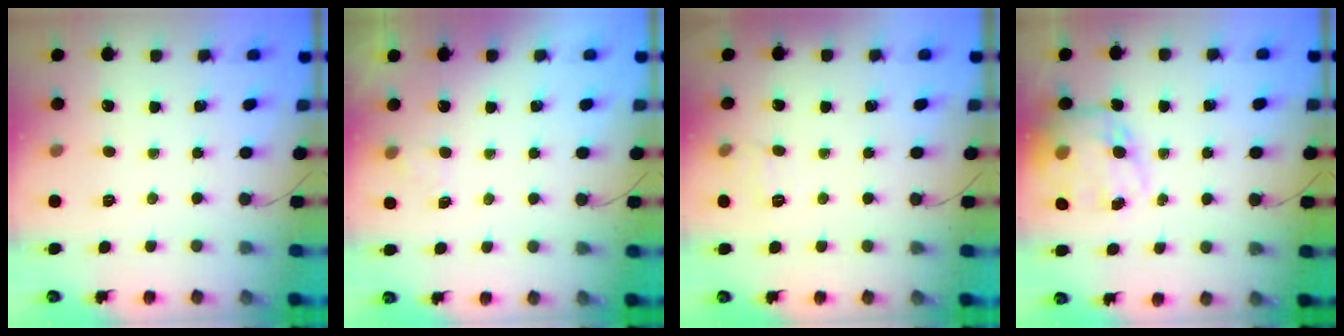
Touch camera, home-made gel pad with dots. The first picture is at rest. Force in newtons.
{"total": 2.0, "press": 1.4, "slide": 1.4}
{"total": 7.2, "press": 7.0, "slide": 1.9}
{"total": 15.2, "press": 14.8, "slide": 3.6}